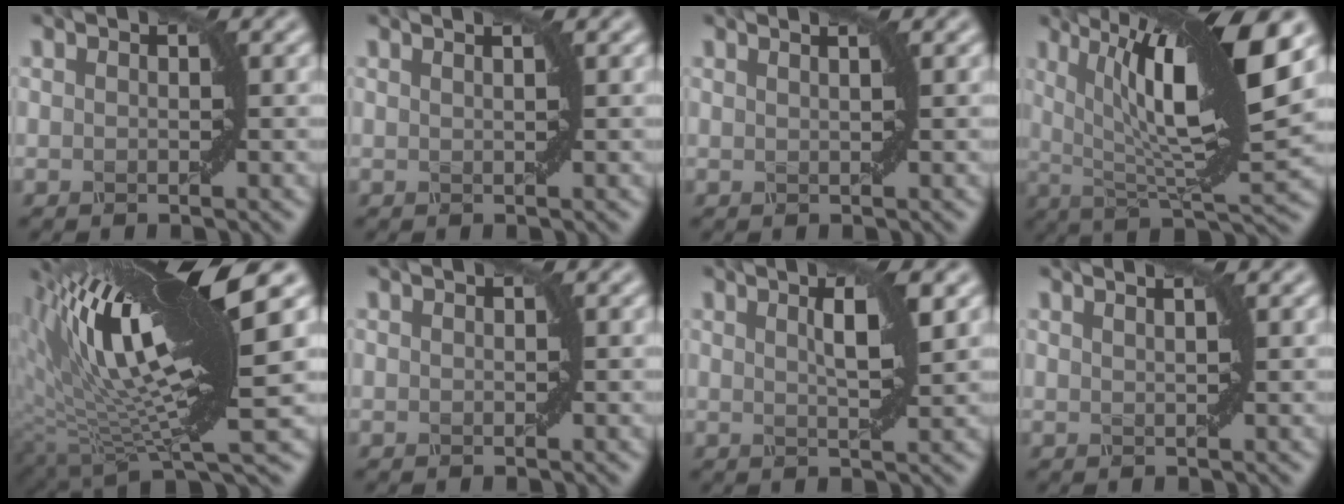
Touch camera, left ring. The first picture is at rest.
{"total": 2.0, "force": [1.2, 1.0, 1.4], "torque": [-0.001, 0.000, -0.013]}
{"total": 2.4, "force": [1.4, 1.1, 1.6], "torque": [-0.004, 0.006, -0.012]}
{"total": 13.8, "force": [4.7, 3.5, 12.5], "torque": [-0.190, 0.010, 0.083]}
{"total": 15.8, "force": [3.8, 3.7, 14.9], "torque": [-0.251, 0.007, 0.076]}
{"total": 0.0}
{"total": 3.3, "force": [1.1, 0.7, 3.0], "torque": [-0.042, 0.002, 0.020]}
{"total": 2.7, "force": [1.7, 1.2, 1.7], "torque": [-0.006, 0.011, -0.009]}